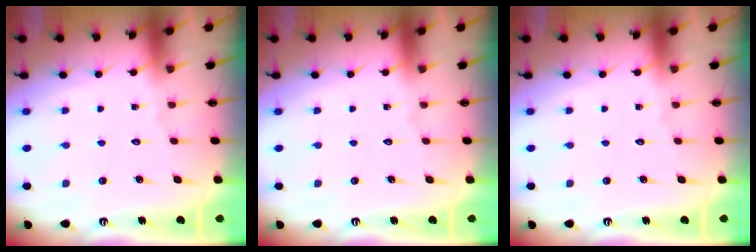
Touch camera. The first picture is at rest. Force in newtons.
{"total": 0.0}
{"total": 0.0}